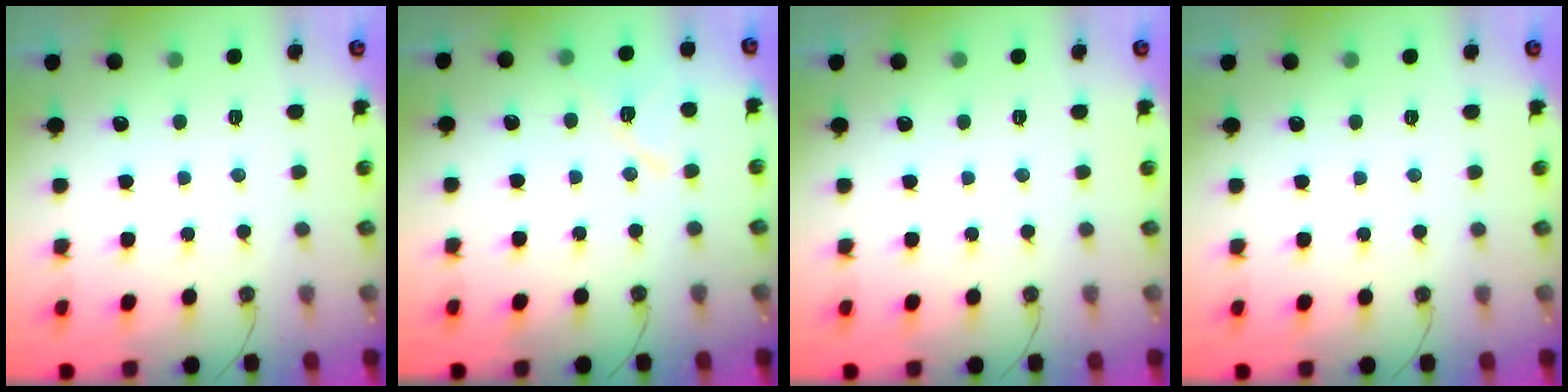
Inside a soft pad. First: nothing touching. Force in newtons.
{"total": 8.9, "press": 8.7, "slide": 1.8}
{"total": 0.0}
{"total": 0.0}